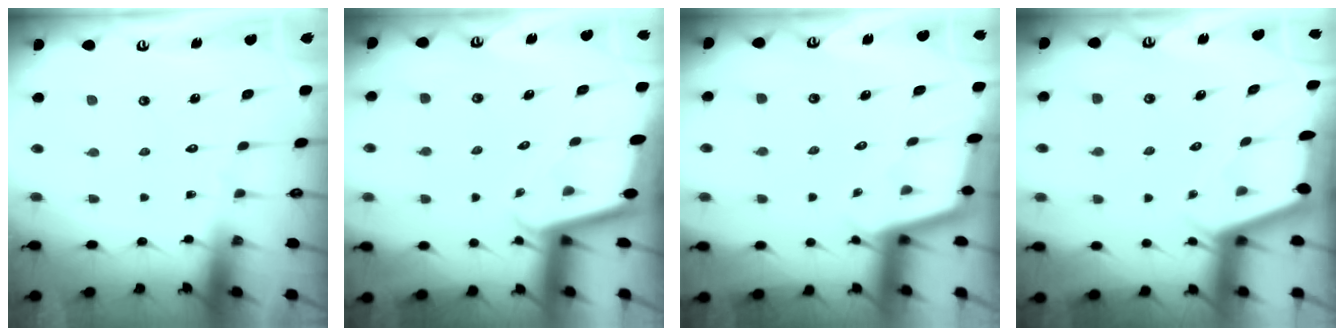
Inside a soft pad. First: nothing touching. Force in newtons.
{"total": 1.9, "press": 1.9, "slide": 0.1}
{"total": 2.2, "press": 2.2, "slide": 0.2}
{"total": 2.4, "press": 2.4, "slide": 0.3}